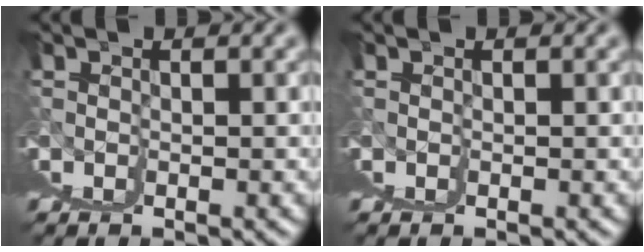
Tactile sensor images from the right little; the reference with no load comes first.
{"total": 0.0}